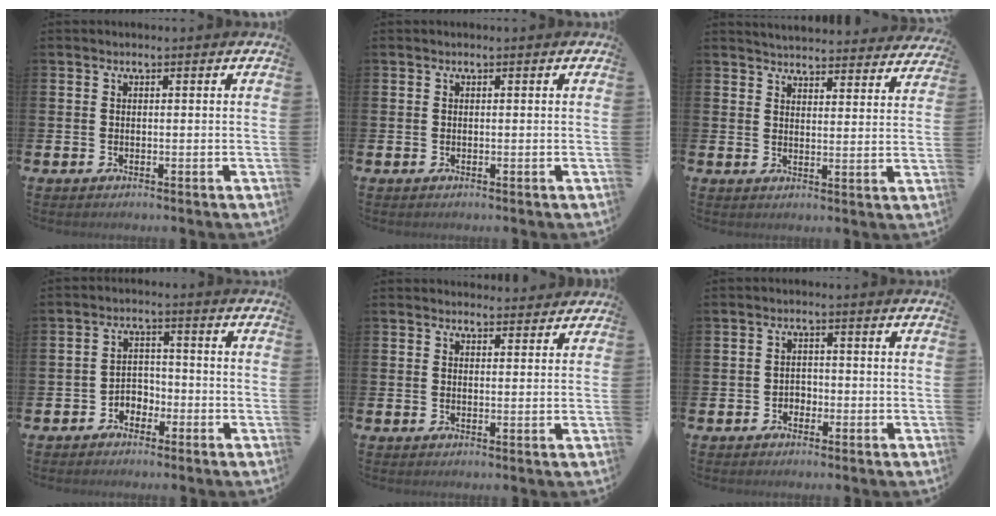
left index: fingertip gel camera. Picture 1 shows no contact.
{"total": 0.0}
{"total": 4.7, "force": [4.7, 0.5, 0.1], "torque": [-0.014, -0.035, 0.082]}
{"total": 2.8, "force": [-2.1, 1.7, 0.3], "torque": [-0.020, 0.005, -0.048]}
{"total": 2.3, "force": [2.2, 0.5, -0.1], "torque": [0.009, -0.013, 0.039]}
{"total": 1.6, "force": [-1.0, 1.2, 0.2], "torque": [-0.006, 0.002, -0.024]}